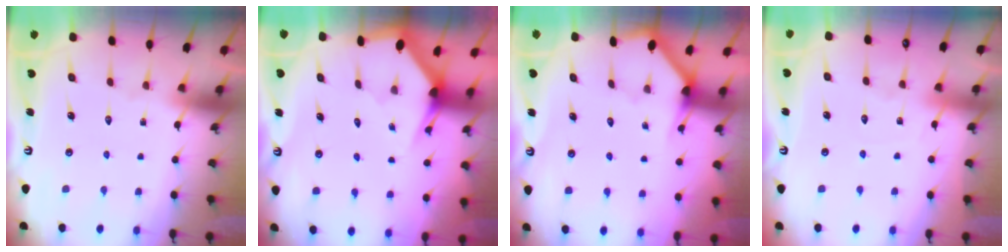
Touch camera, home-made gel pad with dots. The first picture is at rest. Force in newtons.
{"total": 2.8, "press": 2.8, "slide": 0.1}
{"total": 2.5, "press": 2.5, "slide": 0.2}
{"total": 2.7, "press": 2.7, "slide": 0.3}